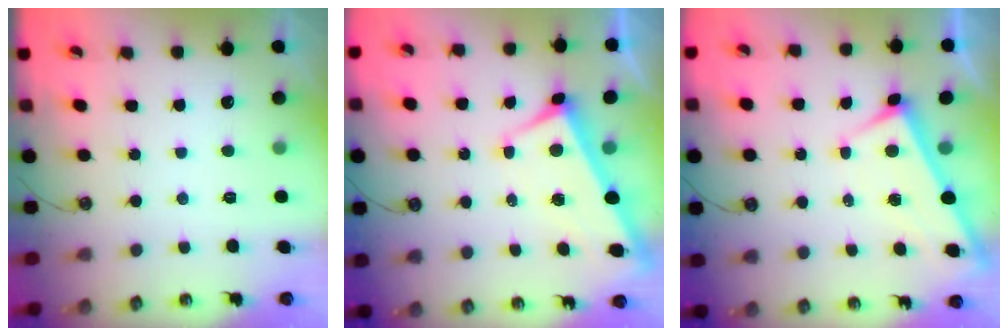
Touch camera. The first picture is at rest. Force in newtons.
{"total": 2.9, "press": 2.7, "slide": 0.9}
{"total": 2.5, "press": 2.5, "slide": 0.3}